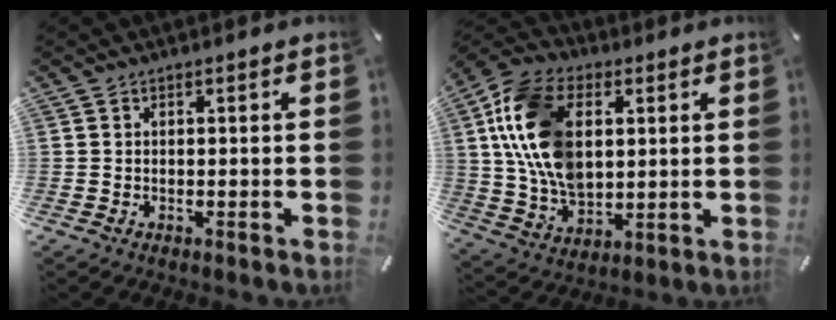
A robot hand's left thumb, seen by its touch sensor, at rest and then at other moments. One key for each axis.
{"total": 17.6, "fx": 4.1, "fy": 12.1, "fz": 12.0, "tx": -0.277, "ty": 0.004, "tz": 0.075}